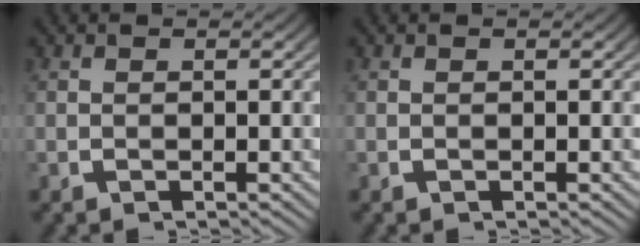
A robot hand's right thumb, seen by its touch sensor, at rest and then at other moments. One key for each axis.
{"total": 0.0}